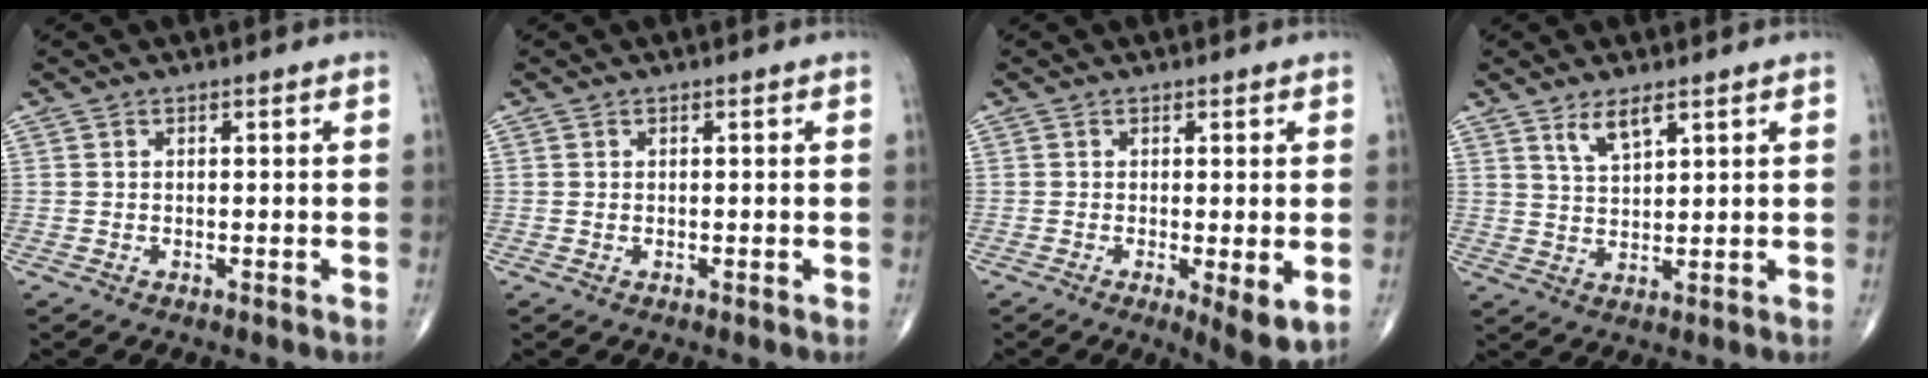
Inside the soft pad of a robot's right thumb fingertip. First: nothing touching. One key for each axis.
{"total": 0.0}
{"total": 5.6, "fx": -1.1, "fy": 1.4, "fz": 5.3, "tx": -0.083, "ty": -0.019, "tz": -0.018}
{"total": 4.5, "fx": 2.9, "fy": 1.4, "fz": 3.1, "tx": -0.054, "ty": -0.019, "tz": 0.060}